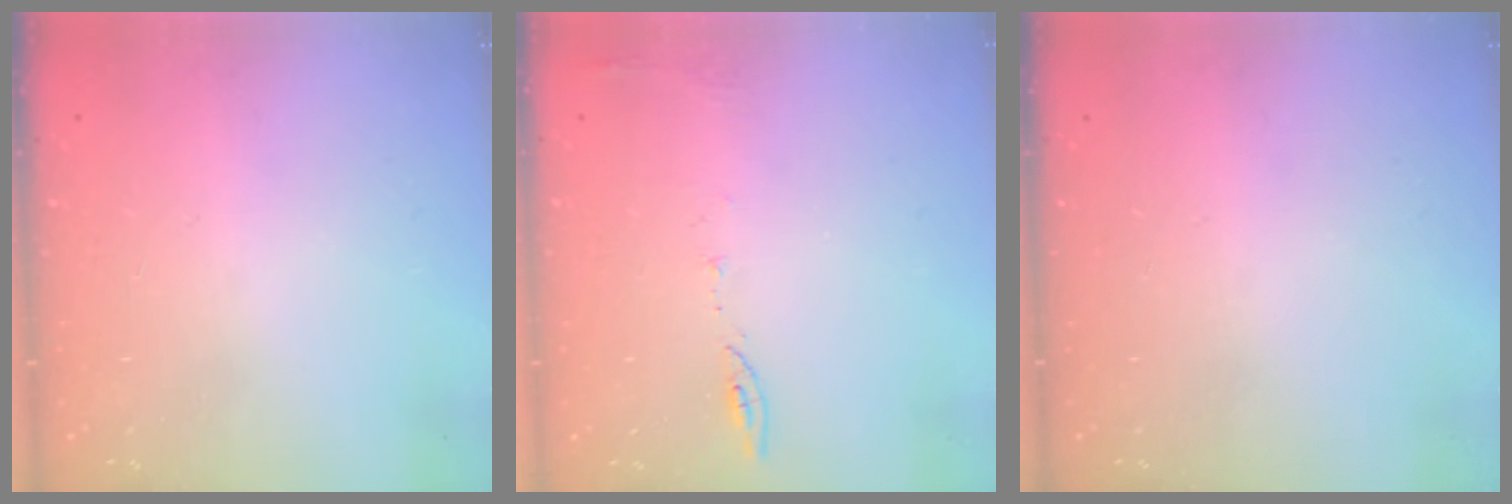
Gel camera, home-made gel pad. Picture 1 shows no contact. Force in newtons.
{"total": 5.8, "press": 5.7, "slide": 0.9}
{"total": 0.0}